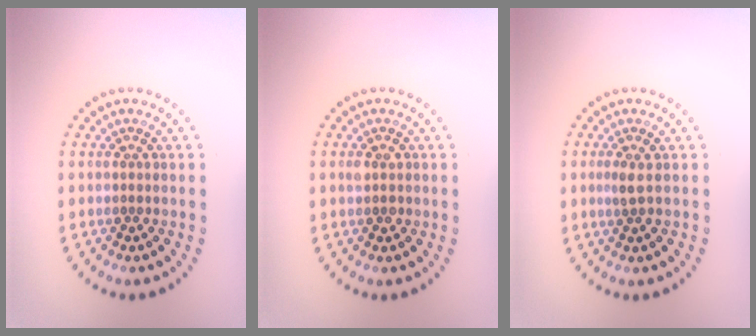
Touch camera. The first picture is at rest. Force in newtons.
{"total": 1.1, "press": 1.1, "slide": 0.1}
{"total": 1.0, "press": 0.9, "slide": 0.5}